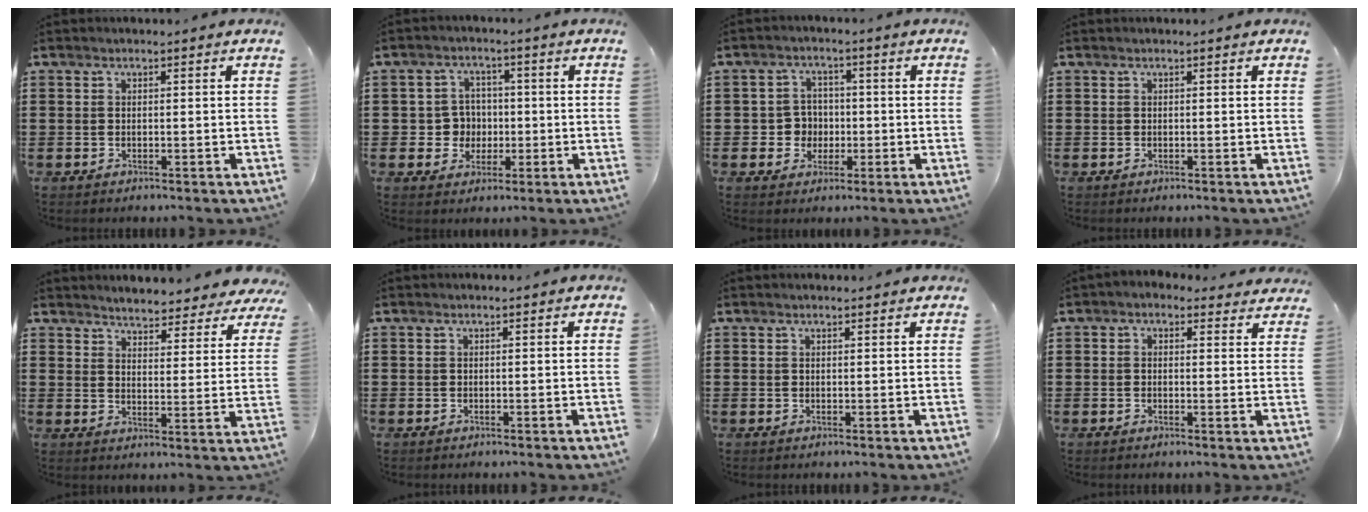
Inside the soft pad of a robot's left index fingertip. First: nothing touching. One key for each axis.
{"total": 4.6, "fx": -0.4, "fy": 4.4, "fz": 1.2, "tx": -0.032, "ty": 0.008, "tz": -0.012}
{"total": 4.1, "fx": -0.7, "fy": 3.9, "fz": 1.1, "tx": -0.036, "ty": 0.009, "tz": -0.016}
{"total": 0.0}
{"total": 4.2, "fx": 4.2, "fy": -0.1, "fz": 0.1, "tx": -0.016, "ty": -0.034, "tz": 0.069}
{"total": 0.0}
{"total": 0.6, "fx": 0.5, "fy": 0.0, "fz": 0.2, "tx": -0.005, "ty": 0.000, "tz": 0.011}
{"total": 1.5, "fx": 1.1, "fy": 0.9, "fz": 0.5, "tx": -0.014, "ty": 0.003, "tz": 0.020}